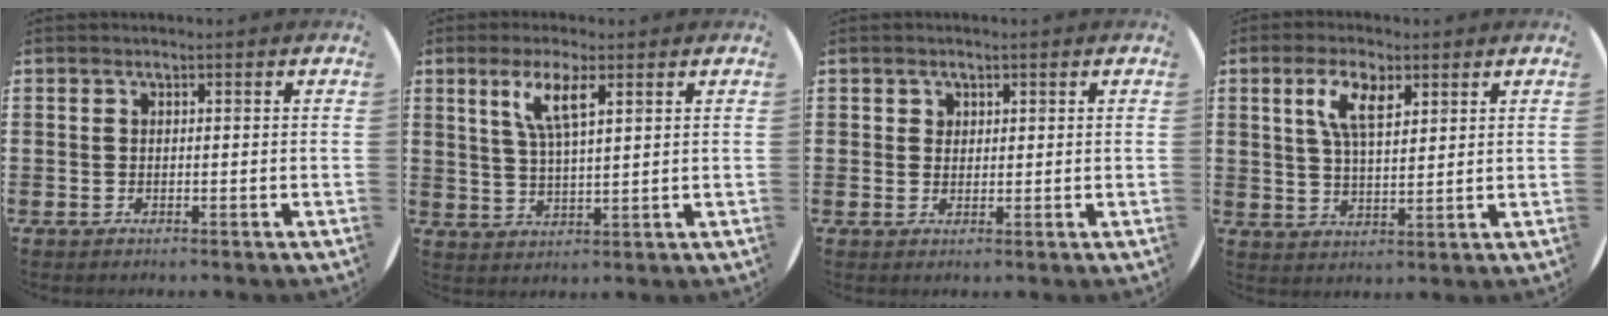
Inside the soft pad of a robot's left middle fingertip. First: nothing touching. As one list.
[{"total": 5.6, "force": [3.2, 1.2, 4.4], "torque": [-0.088, 0.006, 0.052]}, {"total": 1.3, "force": [0.8, 0.9, 0.0], "torque": [0.014, -0.004, 0.014]}, {"total": 6.4, "force": [3.7, 2.5, 4.7], "torque": [-0.094, 0.004, 0.063]}]